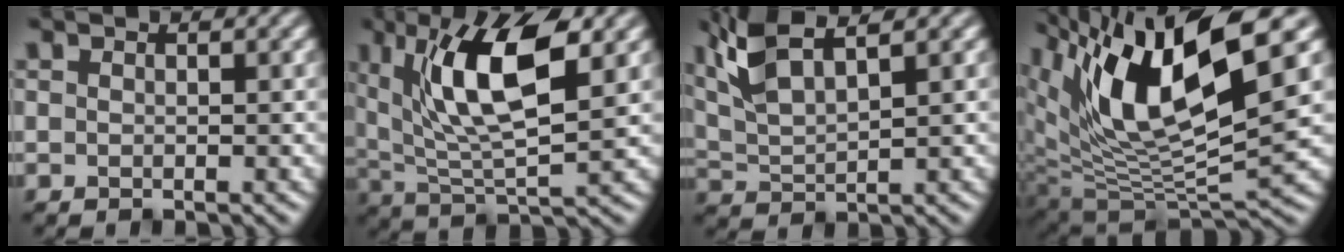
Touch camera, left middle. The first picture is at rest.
{"total": 9.7, "force": [3.6, 3.2, 8.4], "torque": [-0.151, -0.002, 0.063]}
{"total": 6.1, "force": [4.1, 1.7, 4.2], "torque": [-0.087, 0.022, 0.082]}
{"total": 12.4, "force": [6.2, 4.4, 9.8], "torque": [-0.183, 0.000, 0.122]}